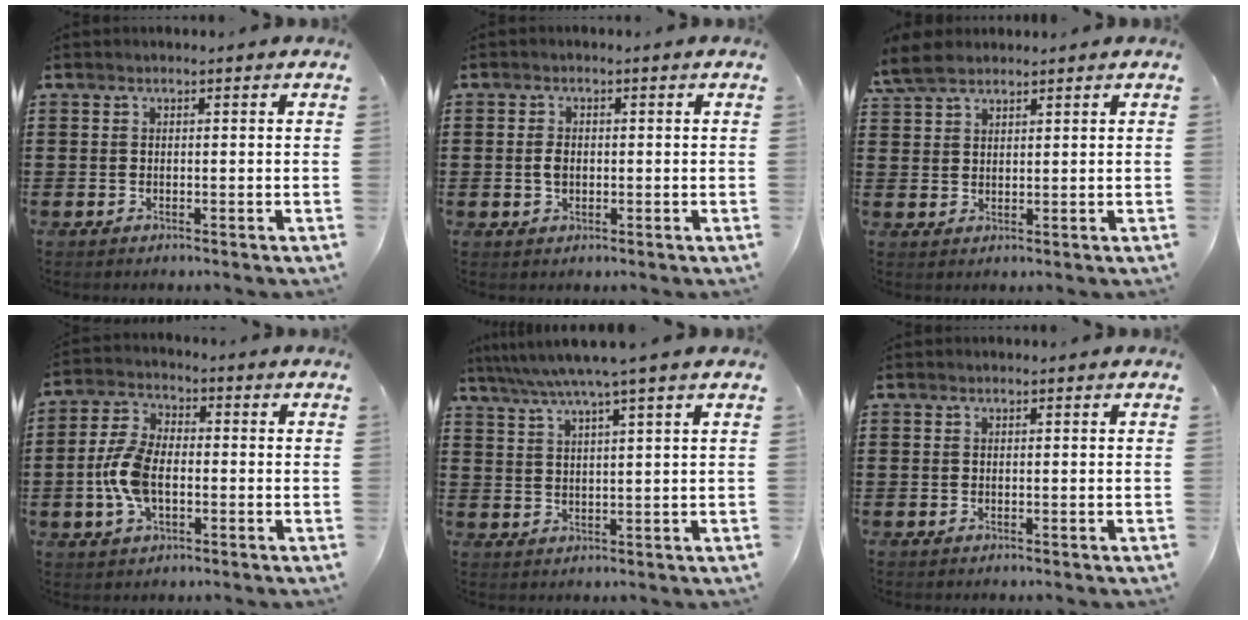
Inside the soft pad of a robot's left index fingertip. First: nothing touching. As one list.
[{"total": 2.1, "force": [-0.1, 1.3, 1.7], "torque": [-0.036, 0.005, -0.002]}, {"total": 4.2, "force": [3.4, 1.8, 1.9], "torque": [-0.048, 0.003, 0.064]}, {"total": 8.0, "force": [-1.4, 4.4, 6.5], "torque": [-0.163, -0.002, -0.034]}, {"total": 5.1, "force": [3.8, -0.9, 3.3], "torque": [-0.075, -0.016, 0.063]}, {"total": 0.0}]